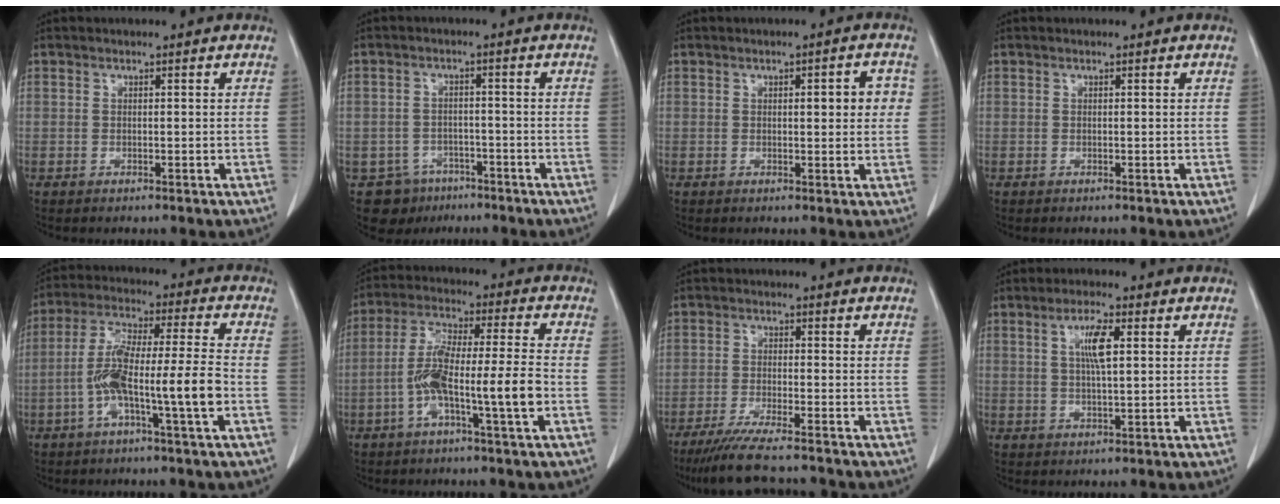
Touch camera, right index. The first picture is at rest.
{"total": 6.5, "force": [-4.0, 5.2, 0.2], "torque": [0.001, 0.011, -0.055]}
{"total": 4.1, "force": [0.8, 1.2, 3.9], "torque": [-0.047, 0.006, 0.008]}
{"total": 0.0}
{"total": 11.7, "force": [-3.4, 0.3, 11.1], "torque": [-0.216, 0.015, -0.064]}
{"total": 11.0, "force": [-3.2, 0.5, 10.5], "torque": [-0.204, 0.014, -0.061]}
{"total": 9.9, "force": [-8.6, 0.3, 4.9], "torque": [-0.076, -0.028, -0.139]}
{"total": 5.0, "force": [1.4, 0.7, 4.7], "torque": [-0.089, 0.001, 0.027]}